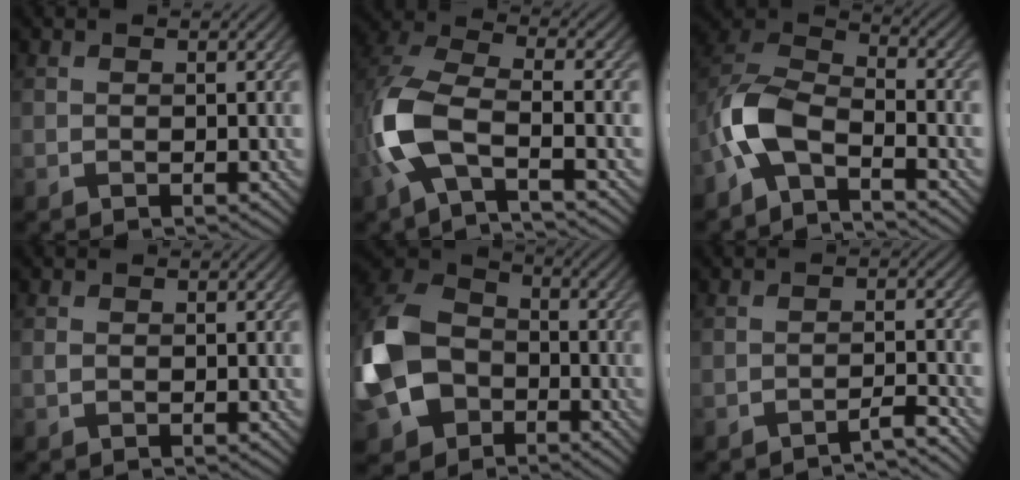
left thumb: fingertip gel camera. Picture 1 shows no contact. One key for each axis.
{"total": 9.7, "fx": -3.3, "fy": 3.9, "fz": 8.2, "tx": -0.189, "ty": -0.002, "tz": -0.084}
{"total": 8.4, "fx": -4.3, "fy": 4.0, "fz": 5.9, "tx": -0.131, "ty": 0.005, "tz": -0.106}
{"total": 0.6, "fx": 0.0, "fy": 0.4, "fz": 0.4, "tx": -0.008, "ty": -0.001, "tz": -0.002}
{"total": 15.6, "fx": -3.9, "fy": 11.7, "fz": 9.5, "tx": -0.266, "ty": -0.040, "tz": -0.077}
{"total": 2.6, "fx": -2.2, "fy": 0.1, "fz": 1.3, "tx": -0.014, "ty": 0.009, "tz": -0.047}